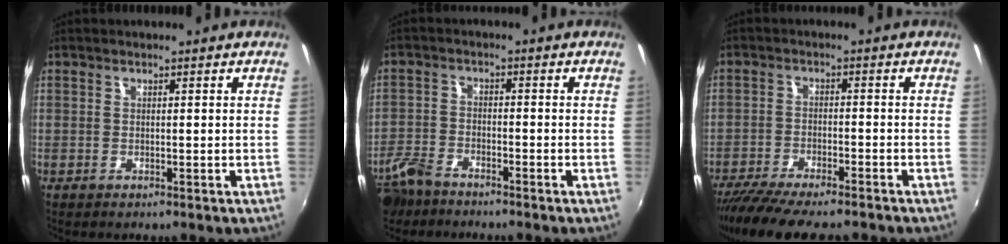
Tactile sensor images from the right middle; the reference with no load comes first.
{"total": 6.5, "force": [-5.2, 2.8, 2.6], "torque": [-0.071, -0.003, -0.101]}
{"total": 12.8, "force": [-10.8, 2.2, 6.4], "torque": [-0.139, -0.040, -0.176]}